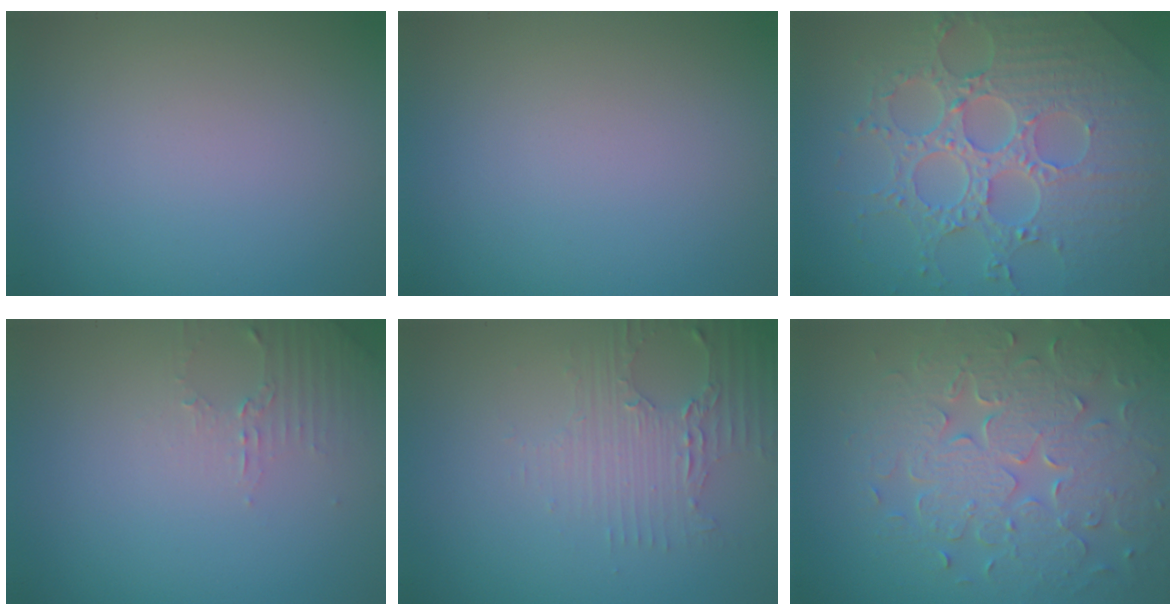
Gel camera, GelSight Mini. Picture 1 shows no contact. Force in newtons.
{"total": 0.0}
{"total": 8.1, "press": 6.0, "slide": 5.5}
{"total": 1.8, "press": 1.7, "slide": 0.5}
{"total": 3.0, "press": 2.5, "slide": 1.7}
{"total": 8.1, "press": 5.9, "slide": 5.6}